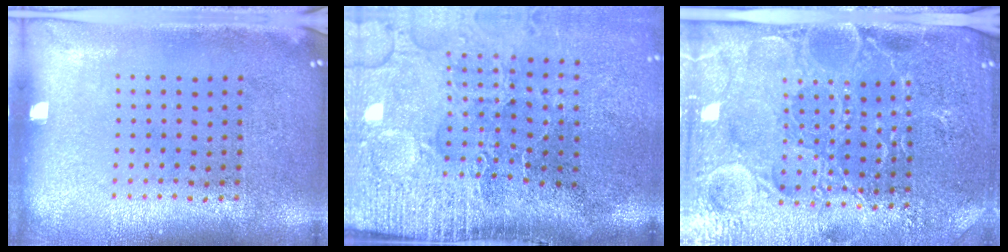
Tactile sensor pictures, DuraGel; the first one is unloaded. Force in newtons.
{"total": 5.0, "press": 4.0, "slide": 2.9}
{"total": 4.8, "press": 4.5, "slide": 1.7}